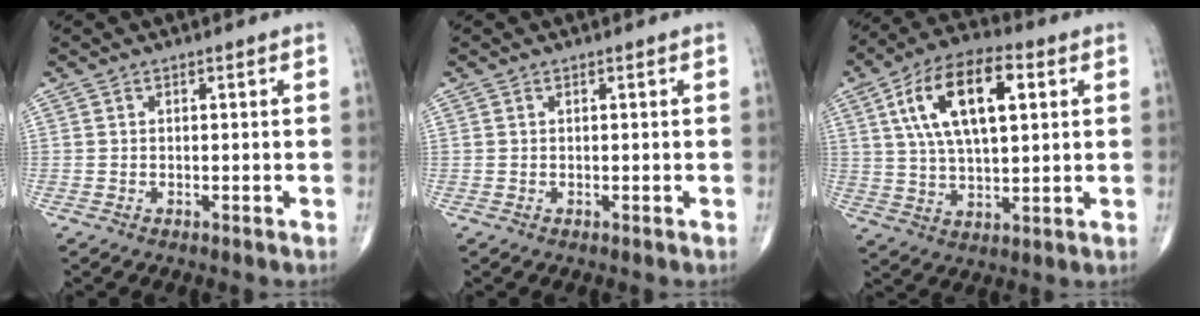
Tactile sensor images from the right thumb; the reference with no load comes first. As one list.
[{"total": 0.0}, {"total": 16.6, "force": [5.1, 7.5, 13.9], "torque": [-0.243, 0.007, 0.087]}]